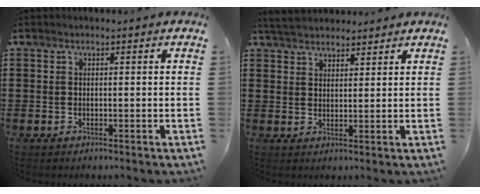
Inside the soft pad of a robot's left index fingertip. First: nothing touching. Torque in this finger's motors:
{"motor_torque": [2.14, 0.00, 0.45, 0.10]}